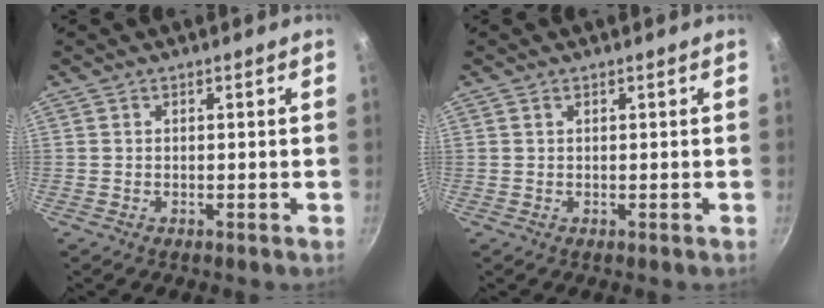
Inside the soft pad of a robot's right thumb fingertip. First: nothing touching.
{"total": 0.5, "force": [0.3, 0.3, 0.3], "torque": [-0.004, 0.002, 0.006]}